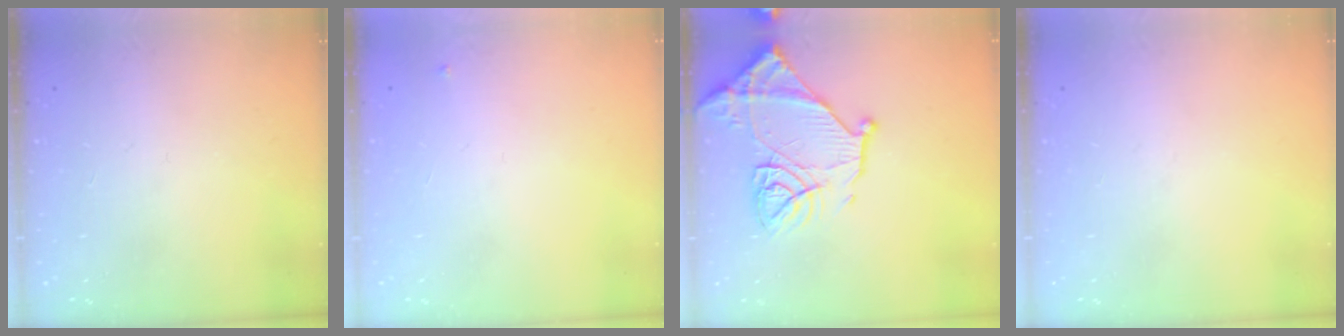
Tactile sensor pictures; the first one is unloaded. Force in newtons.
{"total": 3.8, "press": 3.7, "slide": 0.6}
{"total": 14.6, "press": 14.6, "slide": 1.0}
{"total": 0.0}